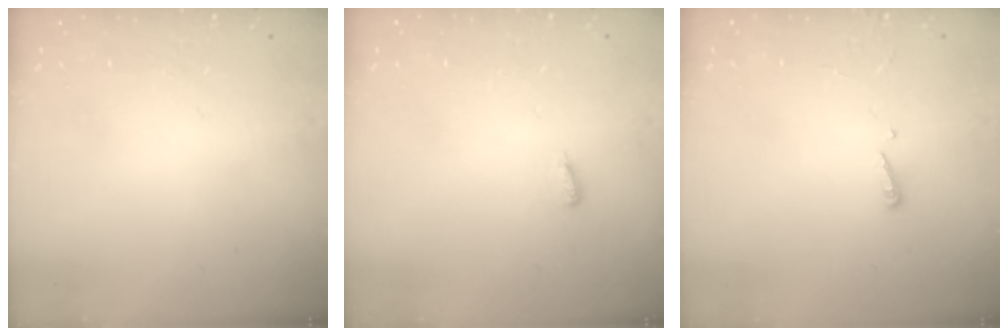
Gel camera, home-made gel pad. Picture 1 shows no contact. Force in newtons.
{"total": 3.6, "press": 2.7, "slide": 2.4}
{"total": 2.4, "press": 2.4, "slide": 0.2}